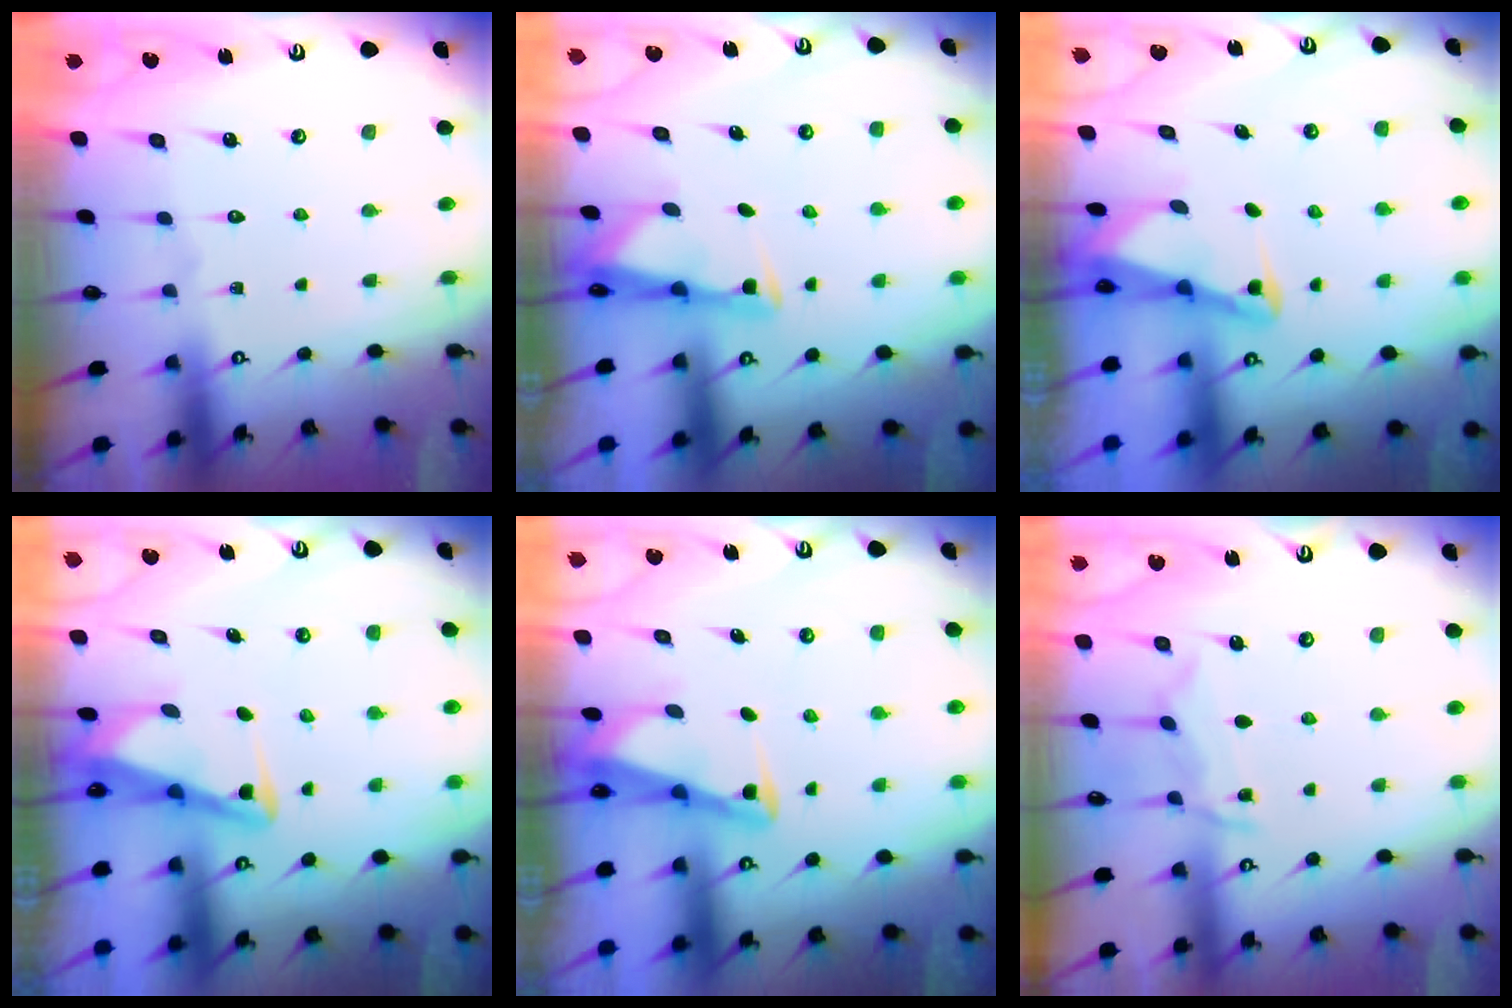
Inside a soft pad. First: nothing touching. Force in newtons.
{"total": 2.7, "press": 2.7, "slide": 0.4}
{"total": 2.6, "press": 2.5, "slide": 0.6}
{"total": 3.5, "press": 3.4, "slide": 0.8}
{"total": 3.0, "press": 3.0, "slide": 0.3}
{"total": 8.3, "press": 8.3, "slide": 0.8}